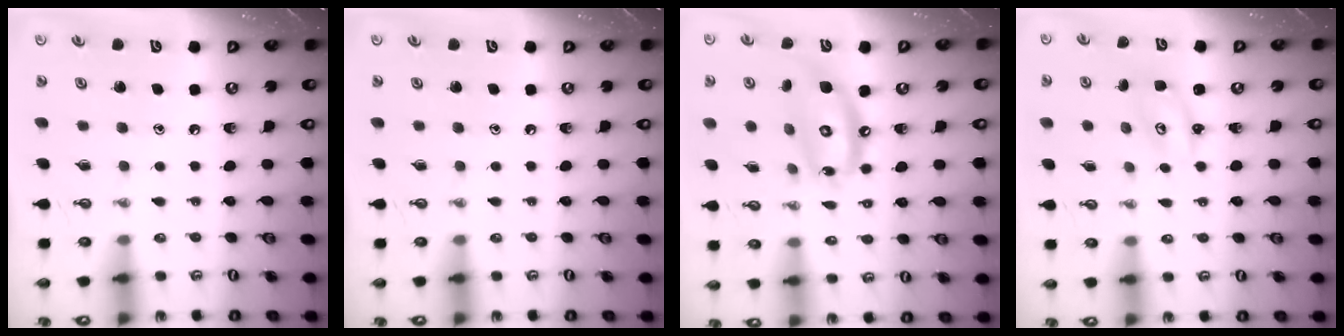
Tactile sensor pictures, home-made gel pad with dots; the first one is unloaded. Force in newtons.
{"total": 0.0}
{"total": 13.3, "press": 13.2, "slide": 1.3}
{"total": 2.6, "press": 2.6, "slide": 0.2}